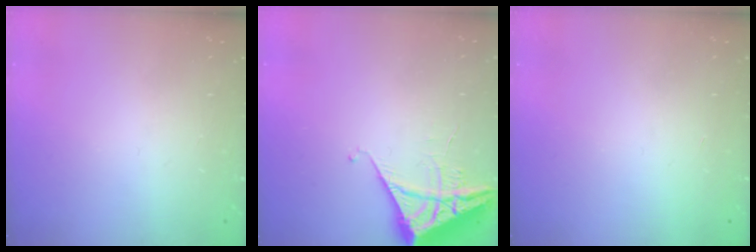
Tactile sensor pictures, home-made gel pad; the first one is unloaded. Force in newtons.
{"total": 6.1, "press": 6.1, "slide": 0.3}
{"total": 1.5, "press": 1.5, "slide": 0.1}